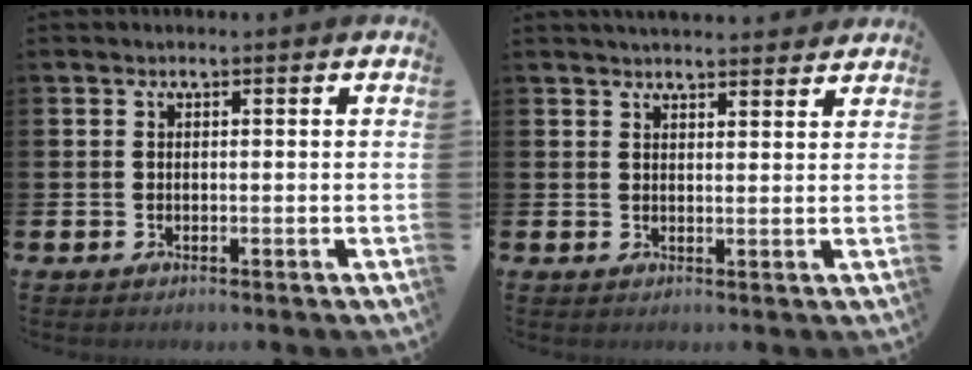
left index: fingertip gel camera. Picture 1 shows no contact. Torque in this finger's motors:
{"motor_torque": [1.02, -1.11, 0.45, 0.05]}